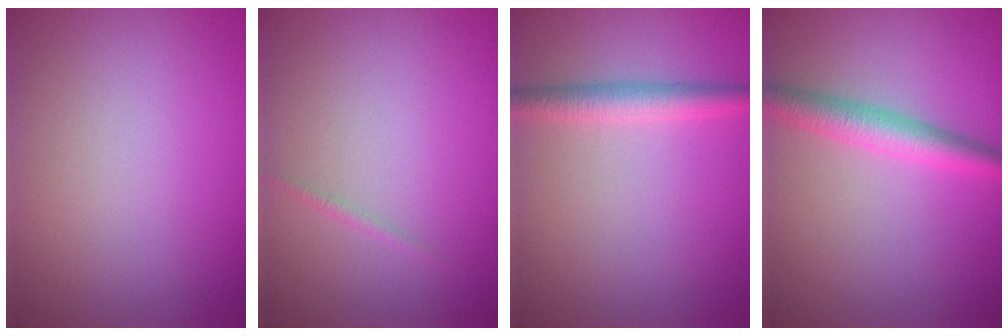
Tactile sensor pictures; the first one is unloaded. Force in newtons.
{"total": 0.6, "press": 0.6, "slide": 0.1}
{"total": 2.7, "press": 2.7, "slide": 0.0}
{"total": 3.4, "press": 3.4, "slide": 0.1}